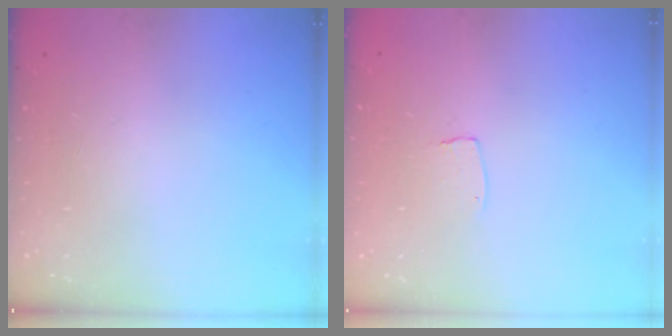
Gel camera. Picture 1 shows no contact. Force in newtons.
{"total": 2.6, "press": 2.6, "slide": 0.1}